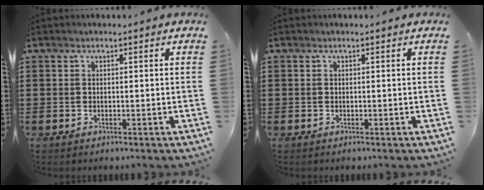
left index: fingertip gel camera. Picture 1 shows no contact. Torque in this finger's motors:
{"motor_torque": [-0.06, -0.03, 0.00, 0.00]}